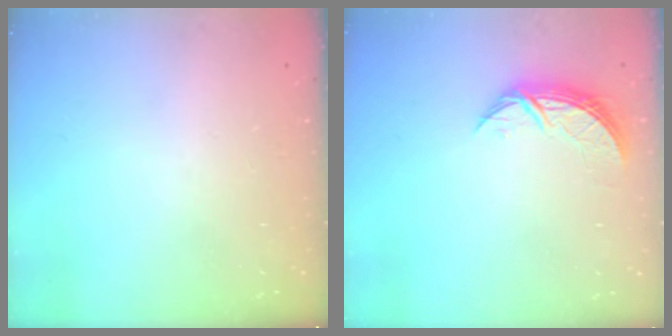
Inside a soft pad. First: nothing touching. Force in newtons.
{"total": 7.3, "press": 7.3, "slide": 0.5}